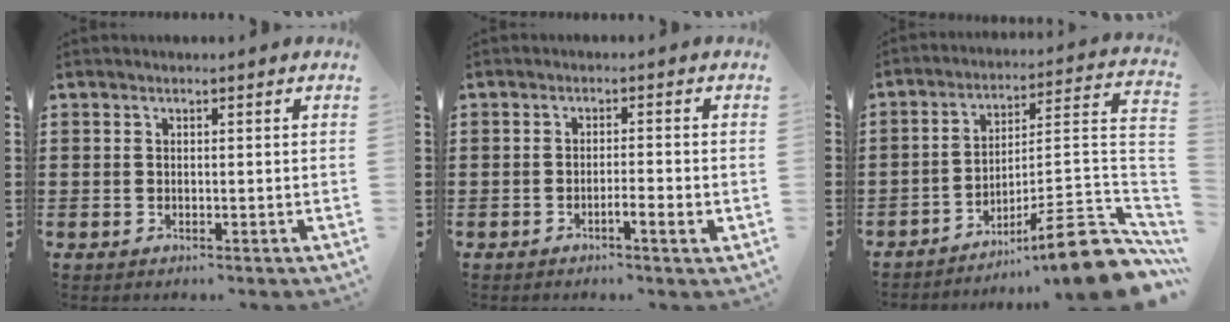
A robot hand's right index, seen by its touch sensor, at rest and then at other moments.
{"total": 2.7, "force": [-1.3, 0.2, 2.4], "torque": [-0.041, -0.004, -0.022]}
{"total": 11.5, "force": [-7.8, 0.7, 8.4], "torque": [-0.113, 0.008, -0.142]}